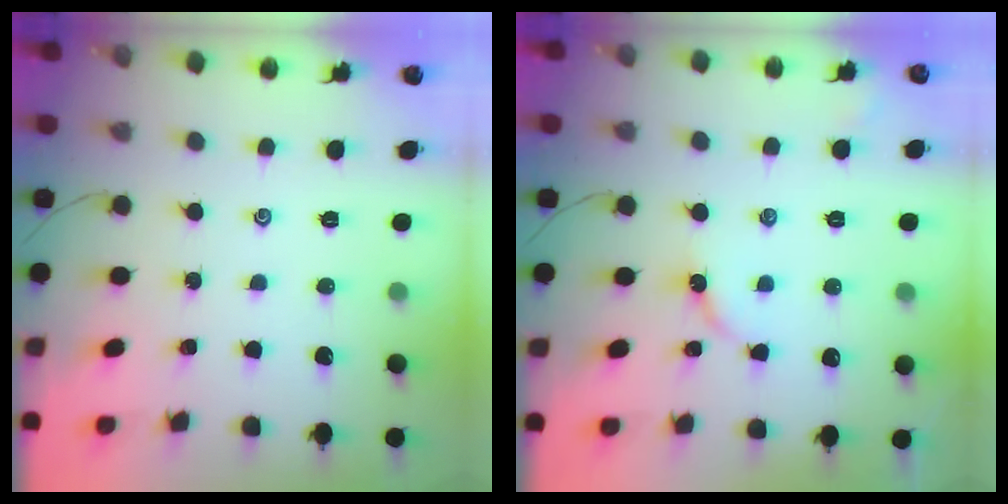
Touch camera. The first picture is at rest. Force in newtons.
{"total": 4.0, "press": 4.0, "slide": 0.5}